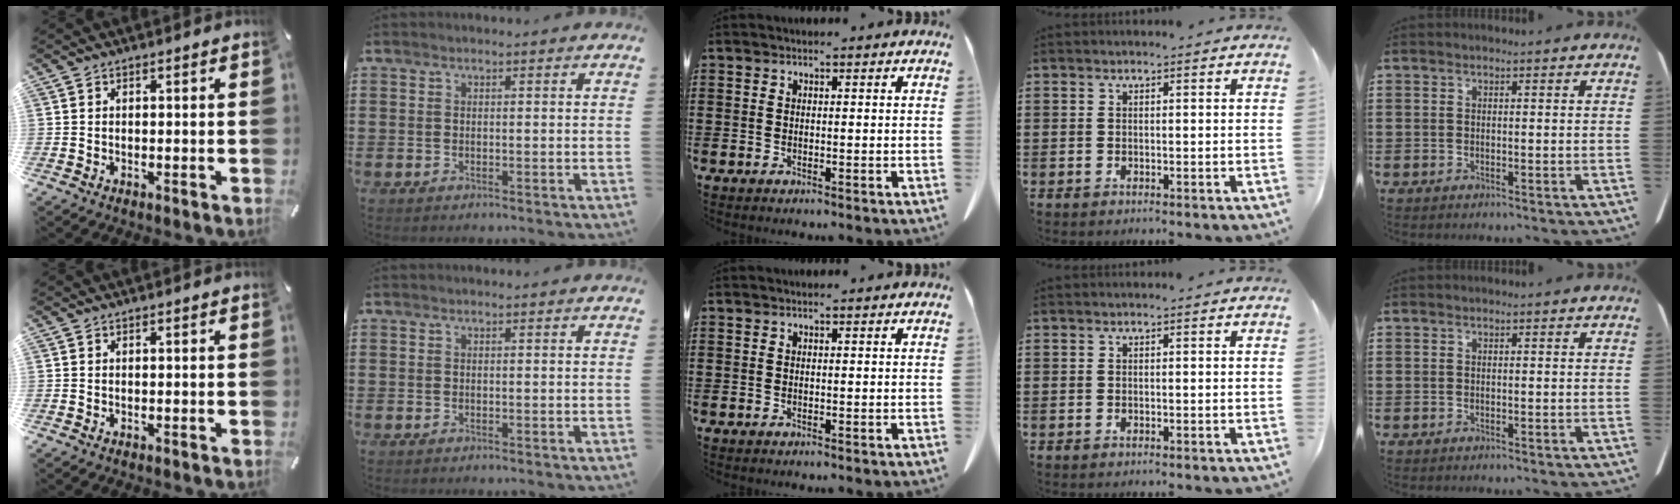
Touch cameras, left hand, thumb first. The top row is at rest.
{}